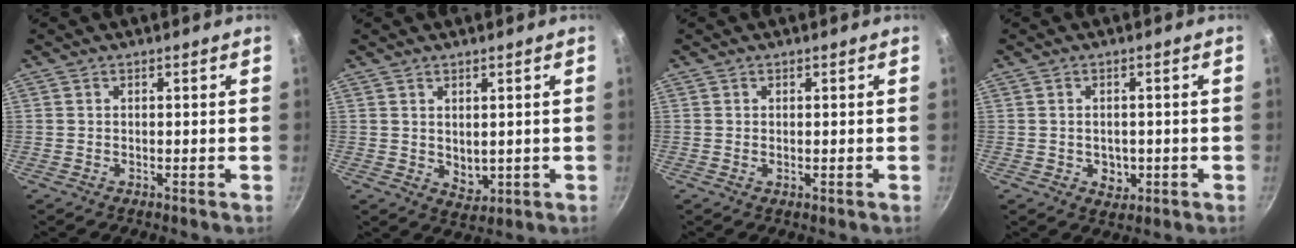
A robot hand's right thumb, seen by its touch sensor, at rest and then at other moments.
{"total": 3.7, "force": [0.8, 2.5, 2.5], "torque": [-0.028, -0.014, 0.024]}
{"total": 0.5, "force": [0.0, 0.2, 0.5], "torque": [-0.009, -0.002, 0.001]}
{"total": 3.7, "force": [-0.8, 2.9, 2.1], "torque": [-0.021, 0.002, -0.002]}